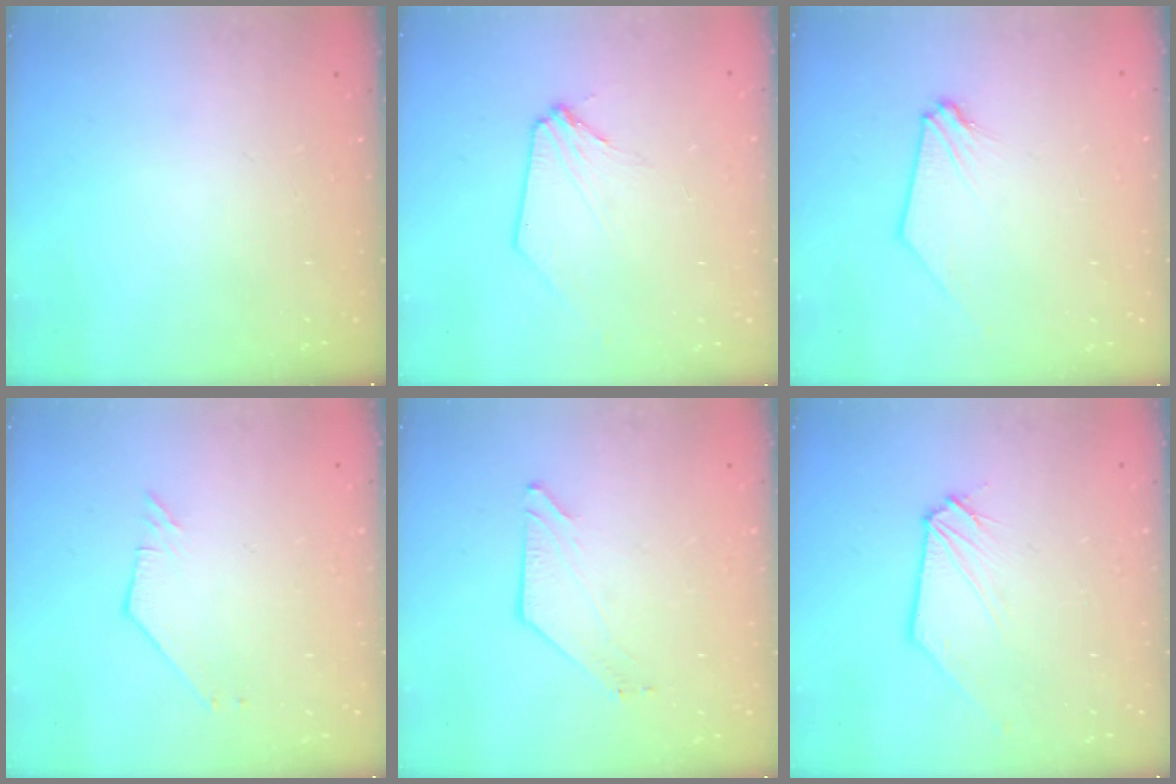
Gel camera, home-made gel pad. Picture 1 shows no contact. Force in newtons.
{"total": 1.5, "press": 1.4, "slide": 0.3}
{"total": 0.0}
{"total": 2.0, "press": 2.0, "slide": 0.1}
{"total": 3.8, "press": 3.7, "slide": 0.7}
{"total": 0.0}